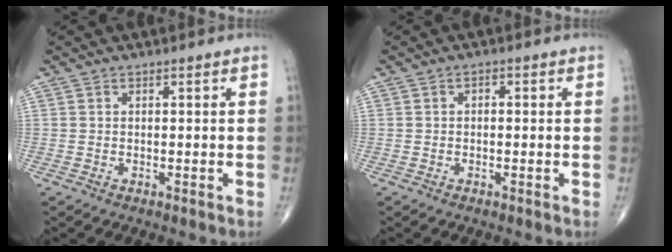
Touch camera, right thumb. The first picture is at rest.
{"total": 1.2, "force": [0.1, 0.7, 0.9], "torque": [-0.008, 0.004, -0.003]}